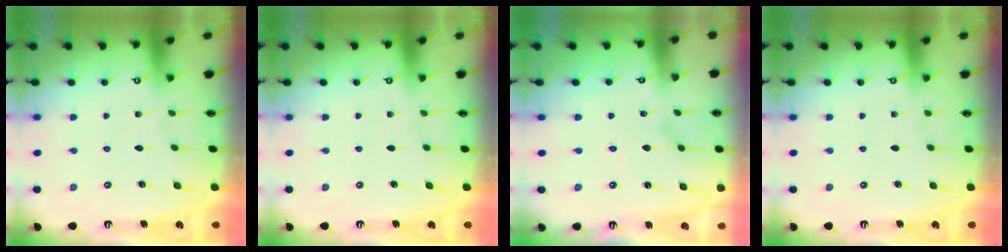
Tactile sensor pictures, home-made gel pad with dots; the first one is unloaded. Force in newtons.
{"total": 0.0}
{"total": 1.0, "press": 1.0, "slide": 0.1}
{"total": 0.0}